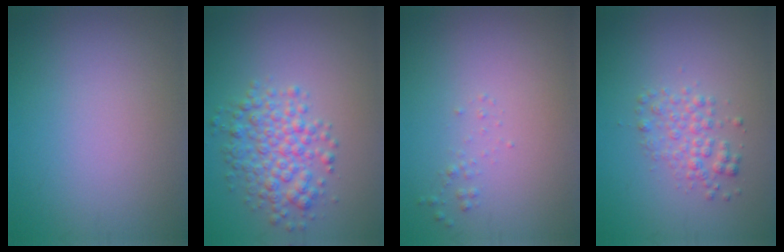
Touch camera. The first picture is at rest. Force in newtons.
{"total": 4.2, "press": 4.2, "slide": 0.0}
{"total": 0.6, "press": 0.6, "slide": 0.0}
{"total": 2.2, "press": 2.2, "slide": 0.0}